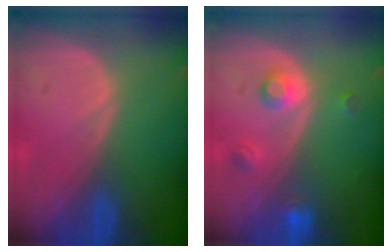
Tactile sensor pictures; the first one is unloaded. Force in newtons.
{"total": 3.5, "press": 3.2, "slide": 1.4}